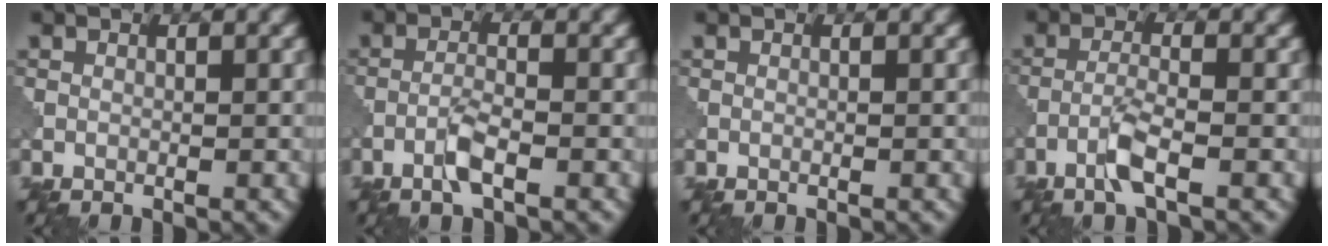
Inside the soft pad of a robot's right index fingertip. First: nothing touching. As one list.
[{"total": 2.4, "force": [-1.3, 0.4, 1.9], "torque": [-0.042, 0.004, -0.030]}, {"total": 0.0}, {"total": 2.8, "force": [-1.6, 0.3, 2.3], "torque": [-0.049, 0.006, -0.038]}]